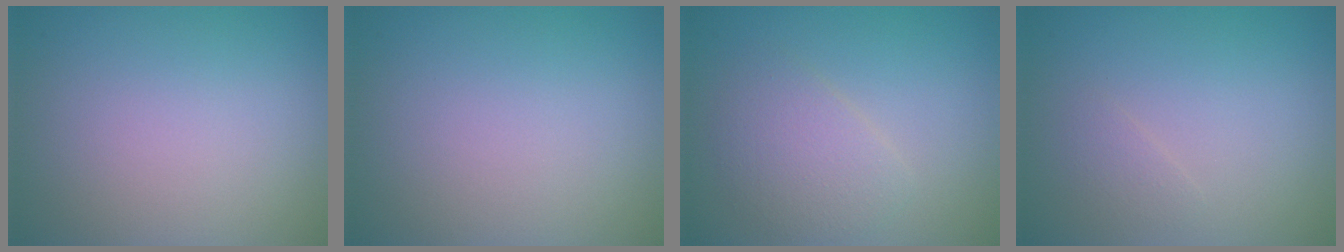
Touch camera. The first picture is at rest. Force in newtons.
{"total": 0.0}
{"total": 2.8, "press": 2.8, "slide": 0.0}
{"total": 0.8, "press": 0.8, "slide": 0.0}